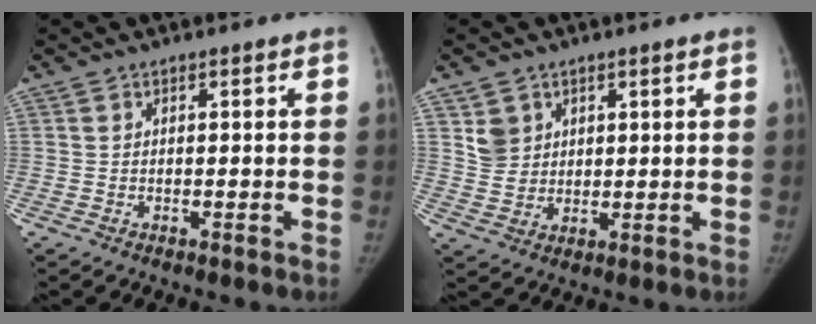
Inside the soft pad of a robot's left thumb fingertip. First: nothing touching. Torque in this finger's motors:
{"motor_torque": [0.20, 0.19, 0.29, -0.31, 0.09]}